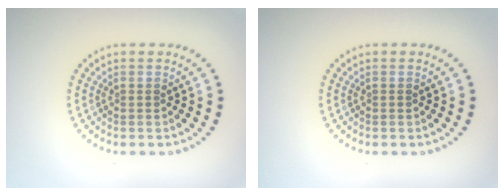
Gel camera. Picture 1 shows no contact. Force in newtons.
{"total": 0.0}